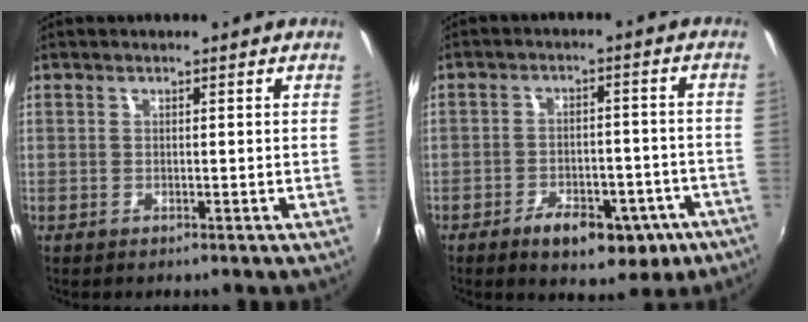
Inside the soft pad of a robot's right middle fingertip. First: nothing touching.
{"total": 12.3, "force": [-7.6, 6.4, 7.3], "torque": [-0.140, 0.001, -0.093]}